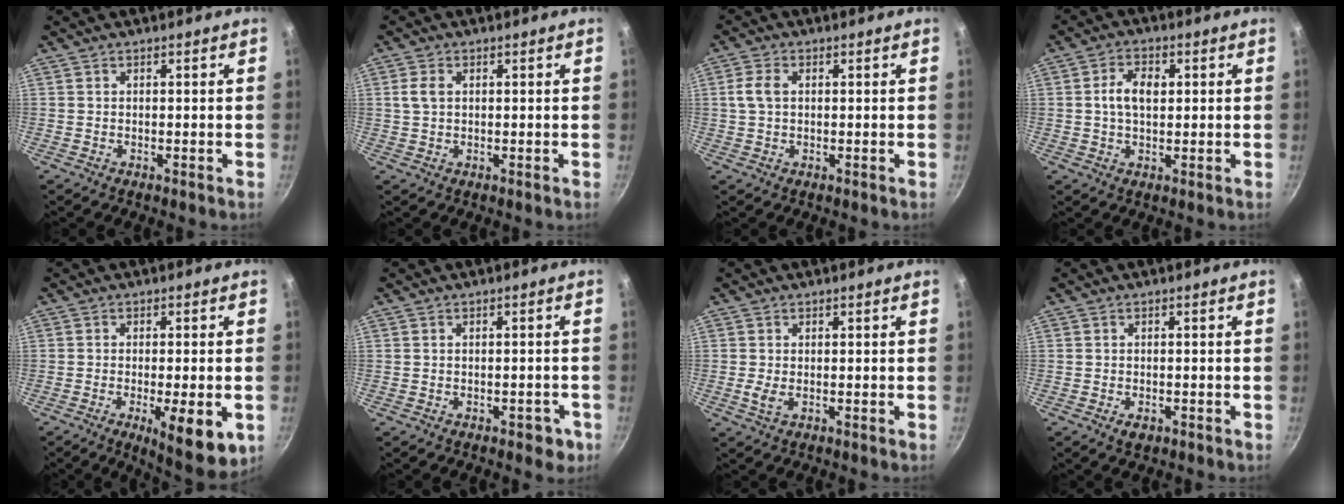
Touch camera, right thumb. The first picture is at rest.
{"total": 2.8, "force": [0.6, 1.9, 2.0], "torque": [-0.046, 0.004, 0.013]}
{"total": 3.8, "force": [0.5, 2.4, 2.8], "torque": [-0.066, 0.008, 0.009]}
{"total": 5.8, "force": [0.9, 3.5, 4.6], "torque": [-0.080, 0.008, 0.013]}
{"total": 10.9, "force": [-3.5, 3.2, 9.8], "torque": [-0.135, -0.015, -0.045]}
{"total": 3.0, "force": [-1.7, 1.6, 1.9], "torque": [-0.011, 0.012, -0.018]}
{"total": 1.9, "force": [-0.3, 0.9, 1.7], "torque": [-0.043, -0.007, -0.004]}
{"total": 1.7, "force": [-0.9, 1.0, 1.1], "torque": [-0.017, 0.004, -0.011]}